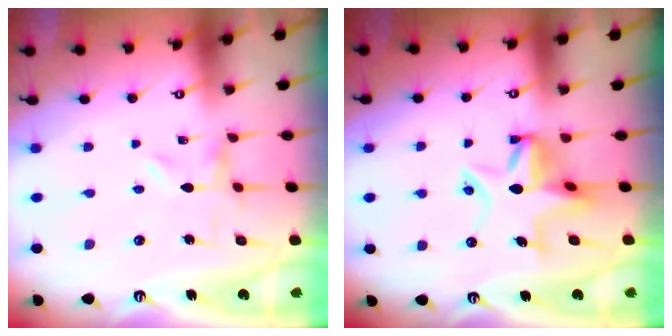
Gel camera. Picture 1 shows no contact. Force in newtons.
{"total": 8.8, "press": 8.6, "slide": 1.9}